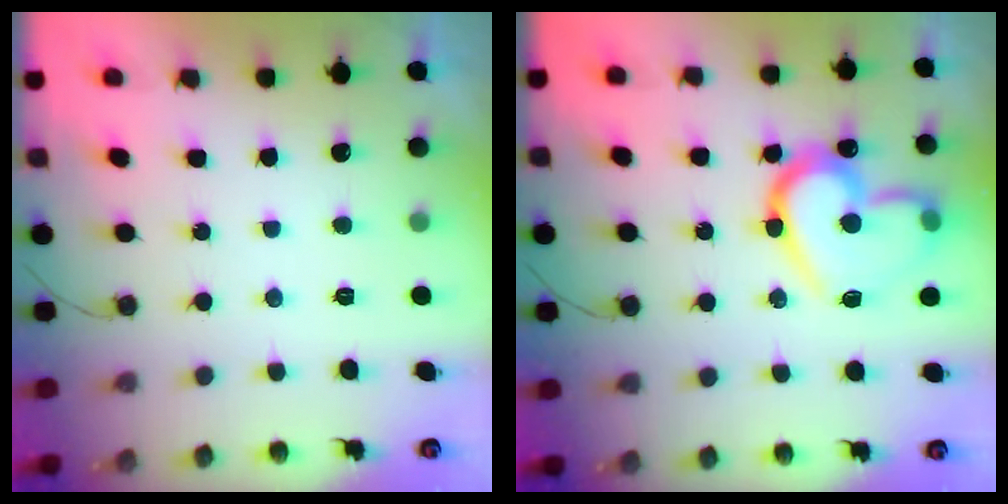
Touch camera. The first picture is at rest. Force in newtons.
{"total": 19.2, "press": 19.1, "slide": 2.7}